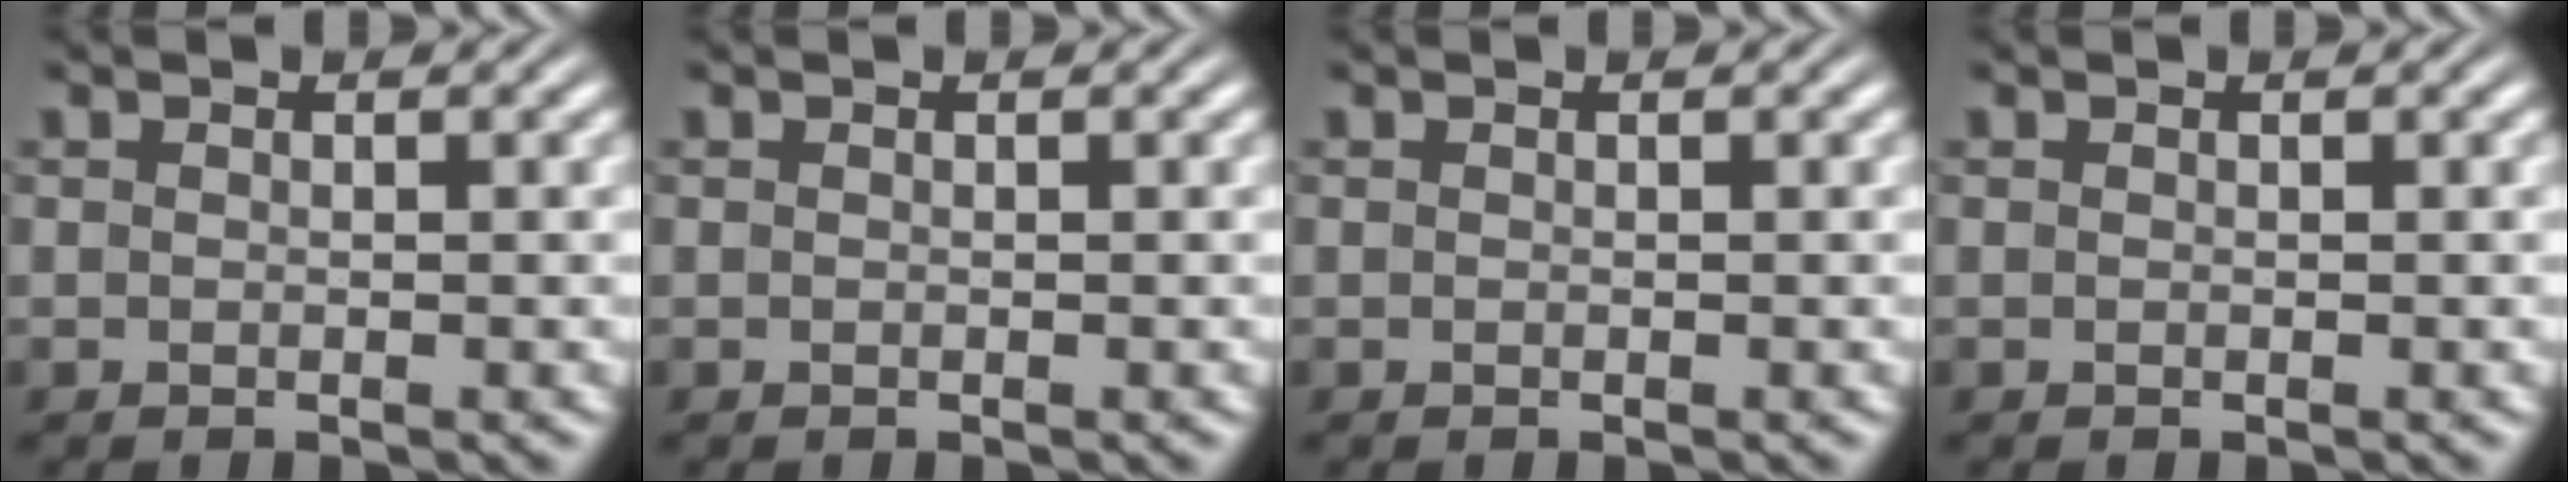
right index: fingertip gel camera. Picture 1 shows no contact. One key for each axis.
{"total": 0.0}
{"total": 0.0}
{"total": 0.0}